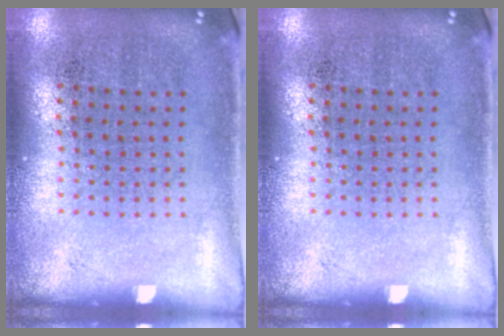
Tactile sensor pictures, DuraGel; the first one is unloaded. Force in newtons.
{"total": 0.0}